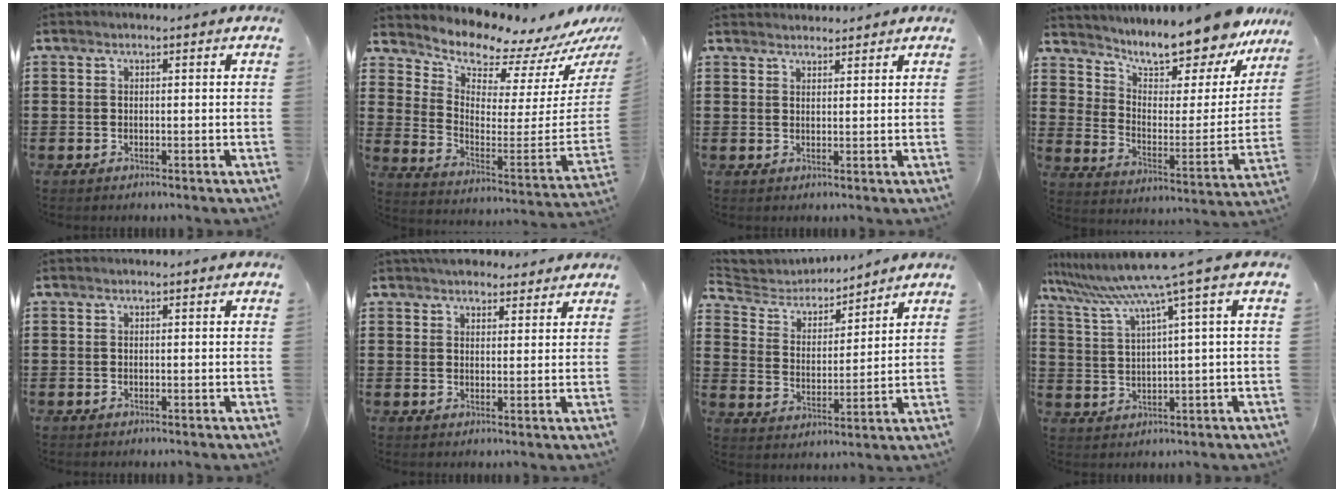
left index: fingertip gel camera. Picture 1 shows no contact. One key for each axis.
{"total": 7.7, "fx": 7.5, "fy": 1.1, "fz": 1.0, "tx": -0.046, "ty": -0.092, "tz": 0.124}
{"total": 1.9, "fx": 1.9, "fy": 0.1, "fz": 0.0, "tx": -0.004, "ty": 0.000, "tz": 0.037}
{"total": 11.5, "fx": 10.8, "fy": 1.4, "fz": 3.6, "tx": -0.082, "ty": -0.089, "tz": 0.185}
{"total": 0.0}
{"total": 3.6, "fx": 3.4, "fy": 1.2, "fz": 0.5, "tx": -0.018, "ty": -0.001, "tz": 0.066}
{"total": 5.0, "fx": 4.8, "fy": 1.4, "fz": 0.7, "tx": -0.044, "ty": -0.028, "tz": 0.078}
{"total": 7.7, "fx": 4.6, "fy": -1.1, "fz": 6.0, "tx": -0.143, "ty": -0.034, "tz": 0.069}